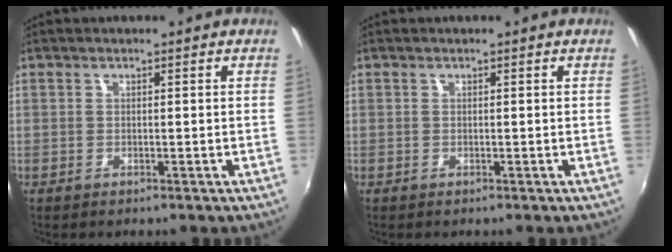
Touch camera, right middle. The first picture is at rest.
{"total": 0.0}